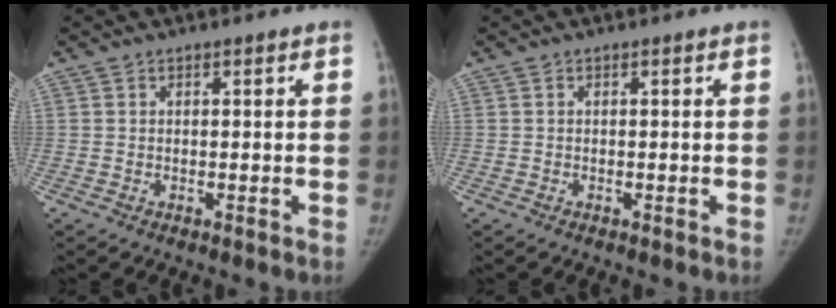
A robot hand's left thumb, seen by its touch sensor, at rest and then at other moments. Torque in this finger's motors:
{"motor_torque": [-0.03, -0.03, 0.09, -0.08, 0.00]}